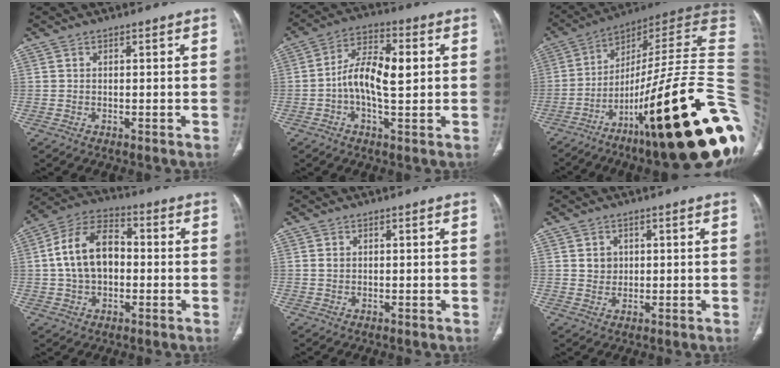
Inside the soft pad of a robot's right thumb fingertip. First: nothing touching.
{"total": 11.2, "force": [0.2, 5.1, 10.0], "torque": [-0.172, 0.022, -0.001]}
{"total": 36.6, "force": [-11.1, 7.0, 34.2], "torque": [-0.397, 0.072, -0.173]}
{"total": 13.0, "force": [0.1, 8.5, 9.8], "torque": [-0.169, 0.029, -0.006]}
{"total": 0.8, "force": [0.2, 0.6, 0.4], "torque": [-0.006, 0.000, 0.005]}
{"total": 2.6, "force": [0.7, 2.3, 0.9], "torque": [-0.003, -0.001, 0.016]}